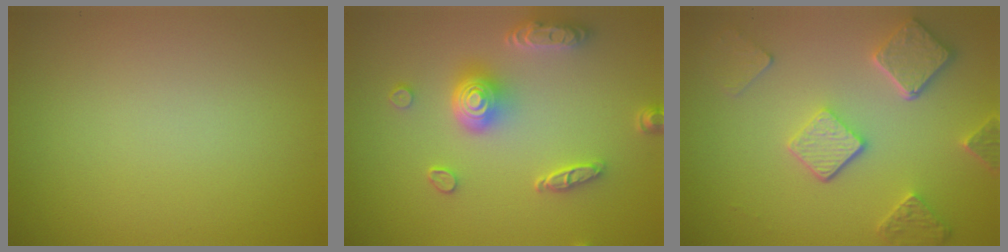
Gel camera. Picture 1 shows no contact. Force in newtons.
{"total": 4.9, "press": 4.0, "slide": 3.0}
{"total": 5.1, "press": 3.9, "slide": 3.2}